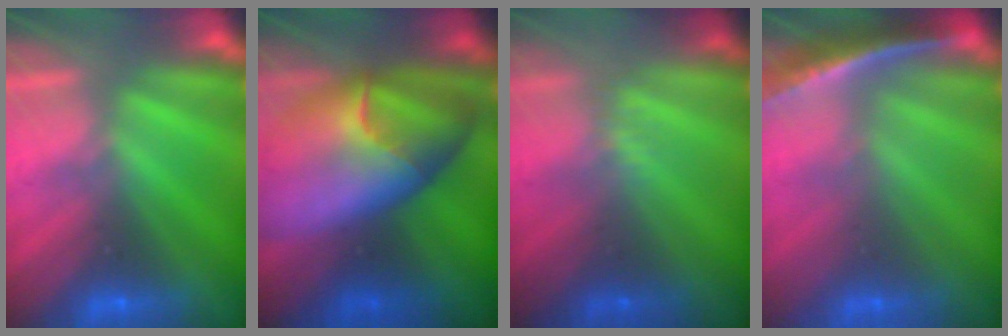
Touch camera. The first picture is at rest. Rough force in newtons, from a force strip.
{"total": 8.7}
{"total": 2.4}
{"total": 1.2}